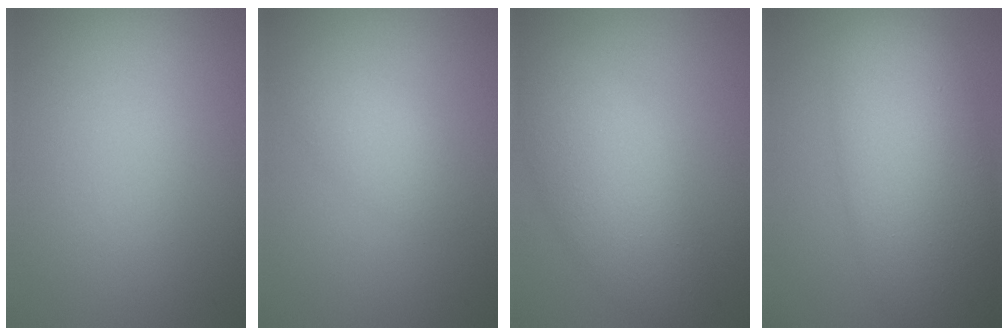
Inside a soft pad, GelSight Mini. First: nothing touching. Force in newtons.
{"total": 1.9, "press": 1.9, "slide": 0.1}
{"total": 5.4, "press": 5.4, "slide": 0.1}
{"total": 9.4, "press": 9.4, "slide": 0.2}